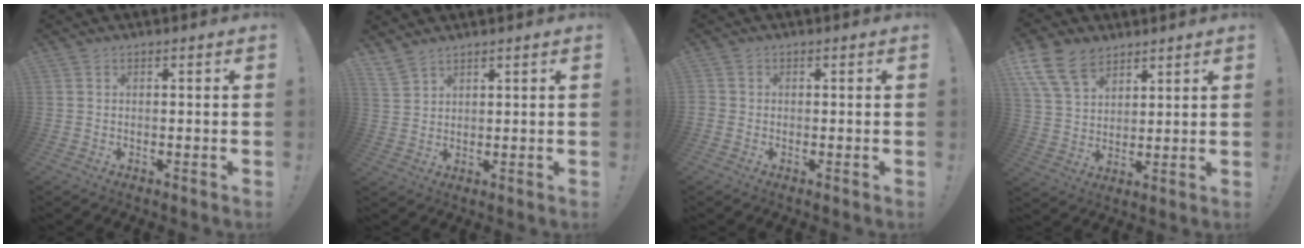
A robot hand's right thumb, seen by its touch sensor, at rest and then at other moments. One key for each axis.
{"total": 4.2, "fx": 3.7, "fy": 1.6, "fz": 1.4, "tx": -0.029, "ty": -0.020, "tz": 0.072}
{"total": 1.3, "fx": -0.3, "fy": 1.2, "fz": 0.5, "tx": -0.008, "ty": 0.003, "tz": -0.005}
{"total": 13.3, "fx": 8.3, "fy": 8.1, "fz": 6.5, "tx": -0.118, "ty": -0.041, "tz": 0.163}